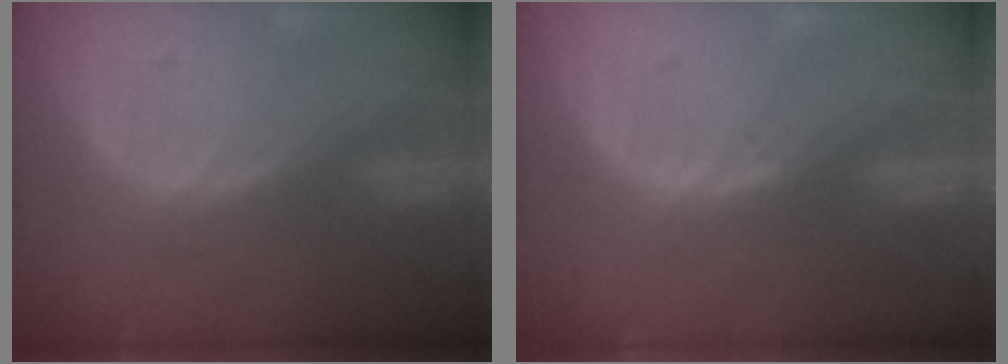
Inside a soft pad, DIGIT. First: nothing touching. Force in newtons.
{"total": 0.6, "press": 0.5, "slide": 0.4}